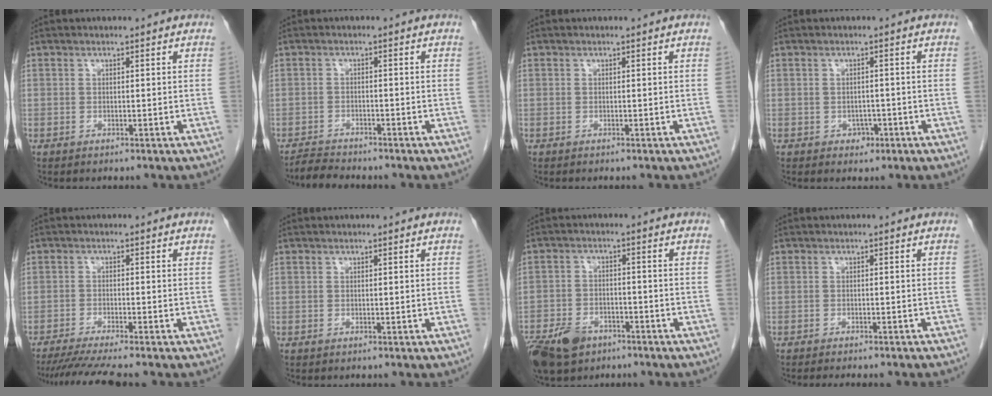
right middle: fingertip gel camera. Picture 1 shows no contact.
{"total": 2.8, "force": [-2.8, 0.1, 0.2], "torque": [-0.007, -0.013, -0.050]}
{"total": 0.6, "force": [-0.5, 0.1, 0.3], "torque": [-0.004, -0.001, -0.007]}
{"total": 1.8, "force": [-0.8, 1.4, 0.8], "torque": [-0.008, 0.006, -0.006]}
{"total": 7.4, "force": [-6.3, -1.1, 3.8], "torque": [-0.056, -0.022, -0.103]}
{"total": 0.0}
{"total": 10.0, "force": [-6.5, 5.9, 4.8], "torque": [-0.105, -0.003, -0.110]}
{"total": 7.8, "force": [-7.0, 0.8, 3.4], "torque": [-0.029, -0.013, -0.082]}